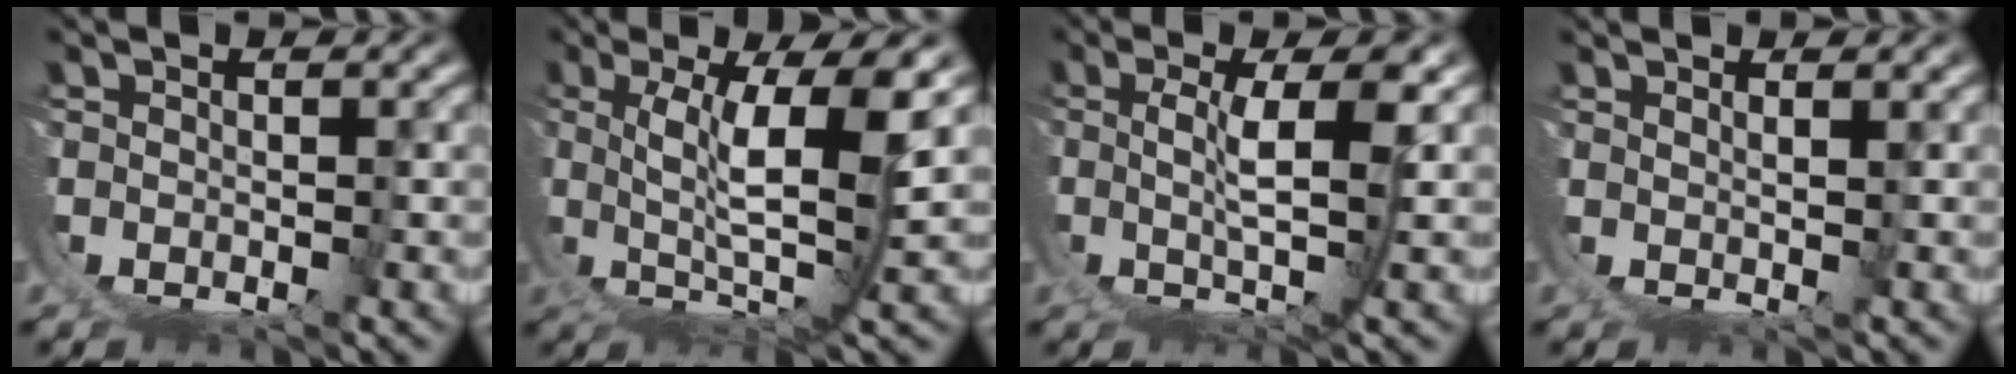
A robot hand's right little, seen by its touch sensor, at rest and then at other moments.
{"total": 7.2, "force": [1.7, 0.0, 7.0], "torque": [-0.102, -0.016, 0.044]}
{"total": 5.5, "force": [1.2, -1.0, 5.3], "torque": [-0.079, -0.012, 0.031]}
{"total": 1.9, "force": [1.2, -1.3, 0.6], "torque": [-0.004, -0.009, 0.030]}